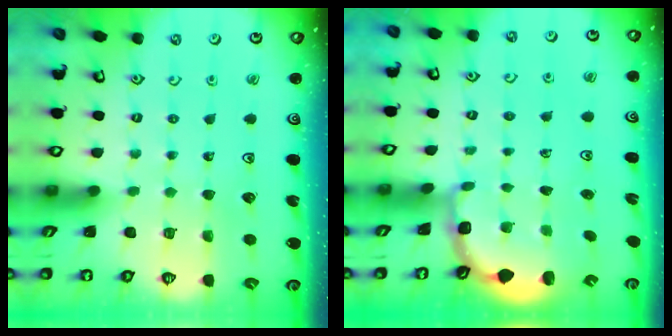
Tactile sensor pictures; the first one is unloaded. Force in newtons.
{"total": 2.5, "press": 1.9, "slide": 1.6}